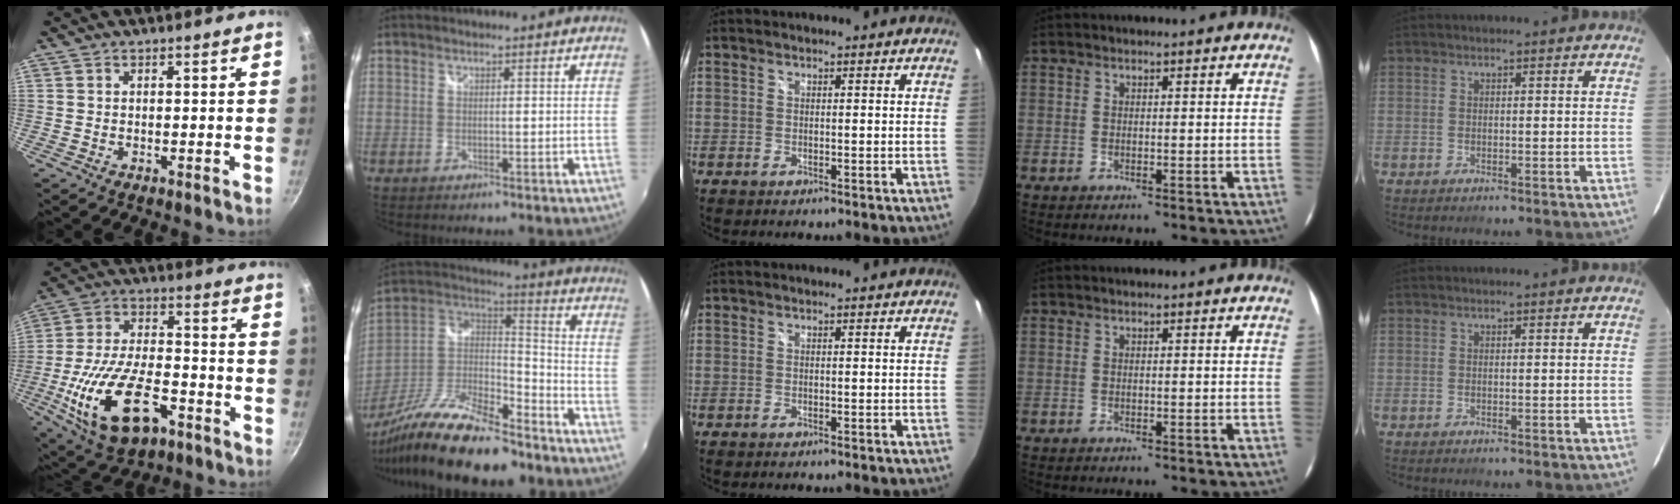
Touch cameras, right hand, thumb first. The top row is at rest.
{"thumb": {"total": 20.0, "force": [-7.9, 10.3, 15.2], "torque": [-0.285, 0.026, -0.136]}, "index": {"total": 22.7, "force": [-16.6, 6.8, 14.0], "torque": [-0.282, -0.018, -0.285]}}